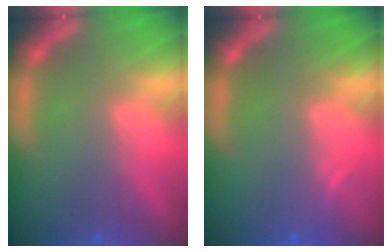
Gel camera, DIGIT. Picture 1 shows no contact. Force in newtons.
{"total": 0.9}